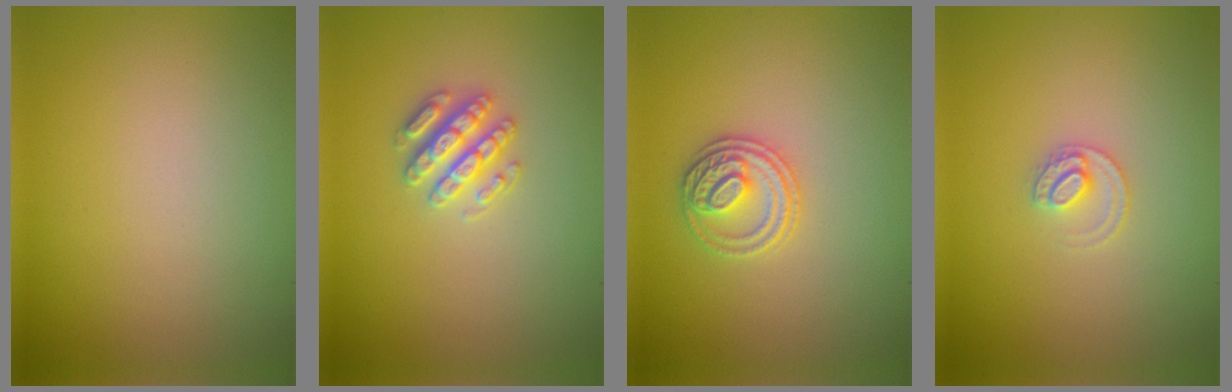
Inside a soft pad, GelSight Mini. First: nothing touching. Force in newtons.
{"total": 2.9, "press": 2.8, "slide": 0.6}
{"total": 2.7, "press": 2.7, "slide": 0.6}
{"total": 1.7, "press": 1.7, "slide": 0.1}